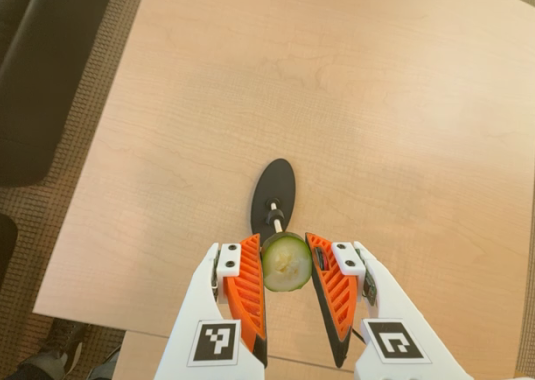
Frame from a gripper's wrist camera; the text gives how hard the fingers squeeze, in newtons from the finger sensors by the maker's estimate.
{"total": 9.9, "left": 10.5, "right": 9.4}